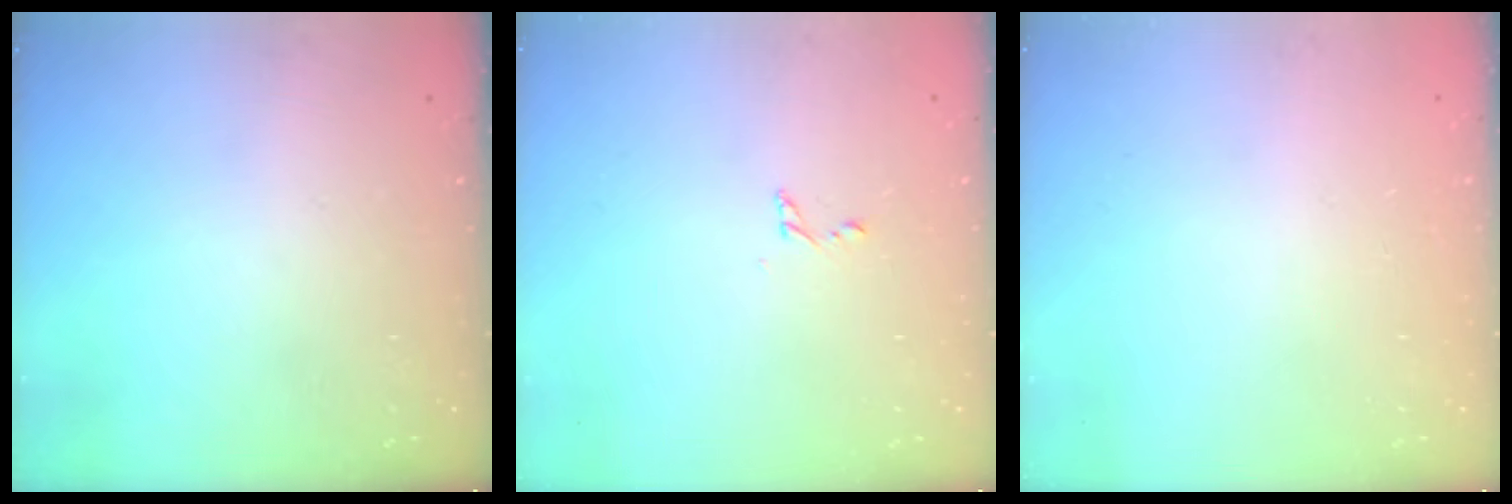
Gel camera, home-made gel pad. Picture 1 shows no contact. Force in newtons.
{"total": 2.5, "press": 2.5, "slide": 0.2}
{"total": 0.0}